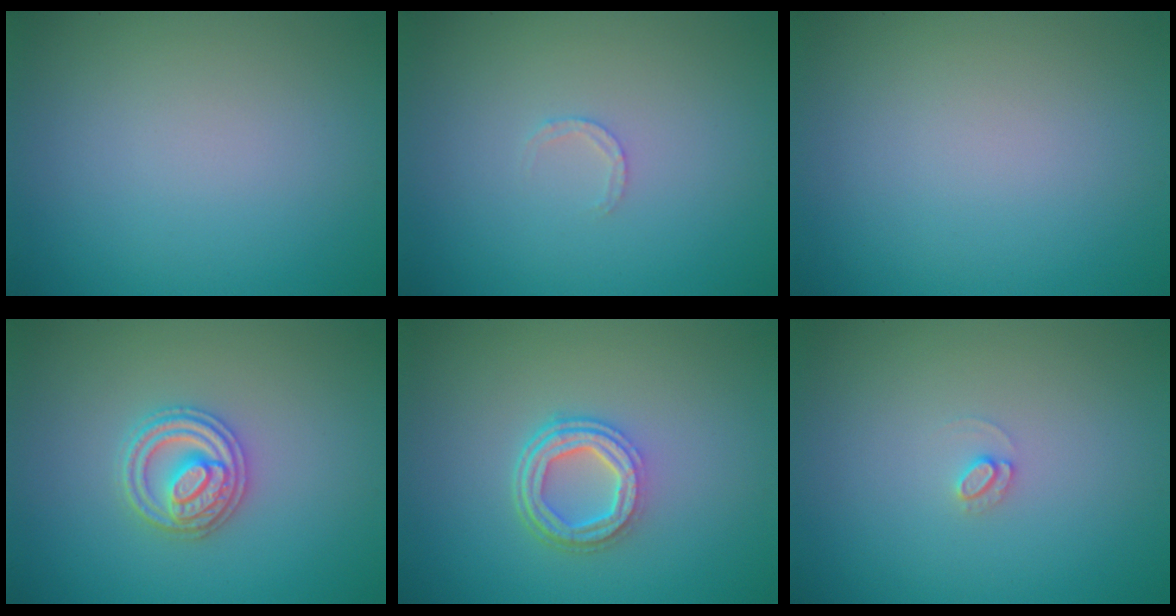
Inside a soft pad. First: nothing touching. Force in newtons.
{"total": 0.9, "press": 0.9, "slide": 0.2}
{"total": 0.0}
{"total": 3.3, "press": 3.2, "slide": 0.6}
{"total": 4.2, "press": 3.2, "slide": 2.8}
{"total": 0.9, "press": 0.9, "slide": 0.1}